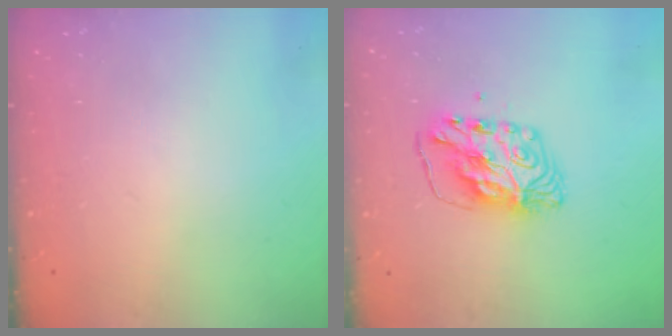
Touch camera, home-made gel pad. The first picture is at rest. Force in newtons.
{"total": 8.8, "press": 8.8, "slide": 0.8}